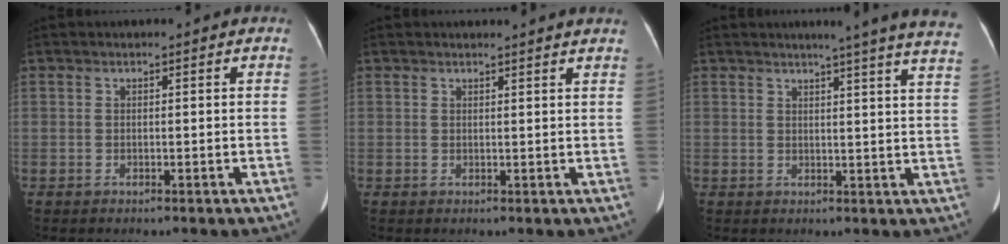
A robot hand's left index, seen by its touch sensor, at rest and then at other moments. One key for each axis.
{"total": 3.7, "fx": 3.7, "fy": -0.2, "fz": 0.7, "tx": -0.010, "ty": 0.001, "tz": 0.028}
{"total": 14.8, "fx": 13.0, "fy": -1.0, "fz": 7.0, "tx": -0.089, "ty": -0.050, "tz": 0.135}